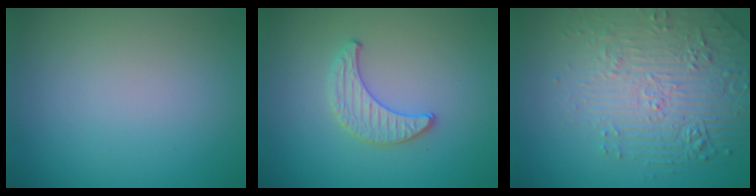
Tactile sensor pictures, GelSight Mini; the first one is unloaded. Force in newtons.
{"total": 1.5, "press": 1.5, "slide": 0.1}
{"total": 4.8, "press": 4.4, "slide": 1.9}